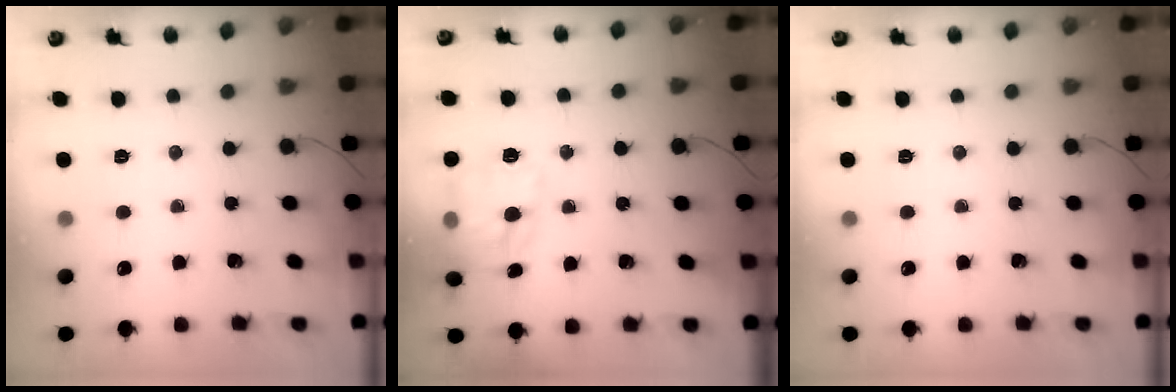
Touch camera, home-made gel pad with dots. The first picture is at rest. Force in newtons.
{"total": 13.8, "press": 13.7, "slide": 1.2}
{"total": 0.0}